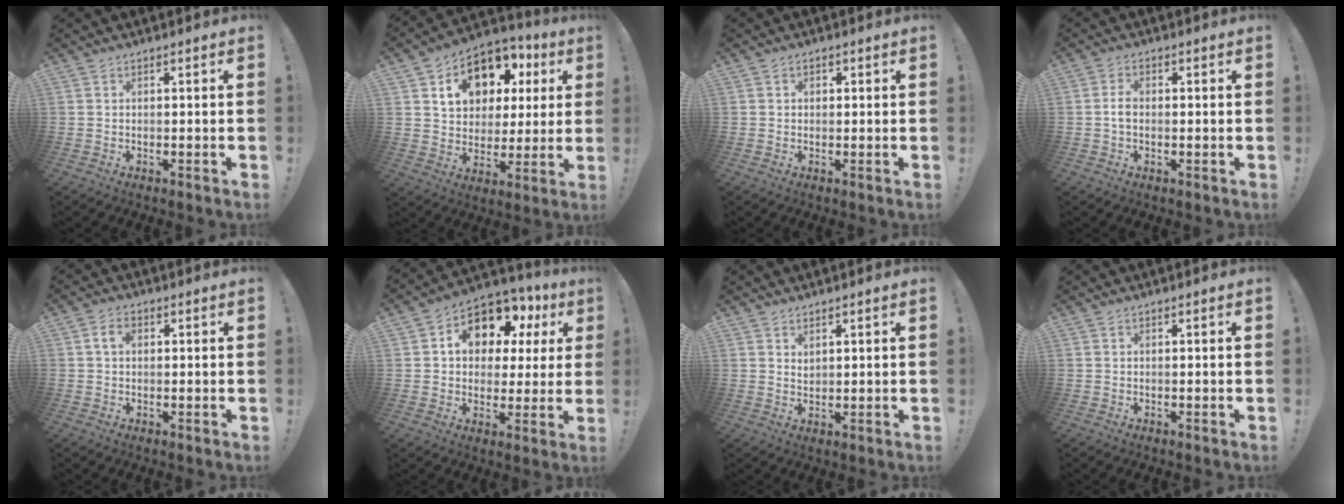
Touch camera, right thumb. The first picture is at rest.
{"total": 15.2, "force": [7.1, 10.9, 8.0], "torque": [-0.123, -0.037, 0.137]}
{"total": 1.1, "force": [-0.1, 1.0, 0.4], "torque": [-0.005, 0.003, -0.002]}
{"total": 2.5, "force": [-0.3, 1.6, 1.9], "torque": [-0.035, 0.006, -0.005]}
{"total": 3.4, "force": [0.9, 2.2, 2.5], "torque": [-0.049, 0.010, 0.015]}
{"total": 12.5, "force": [6.2, 8.4, 6.9], "torque": [-0.111, -0.041, 0.112]}
{"total": 1.7, "force": [1.4, 0.9, 0.5], "torque": [-0.004, -0.008, 0.025]}
{"total": 0.0}